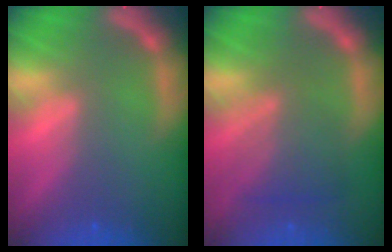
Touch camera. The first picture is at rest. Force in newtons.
{"total": 5.1}